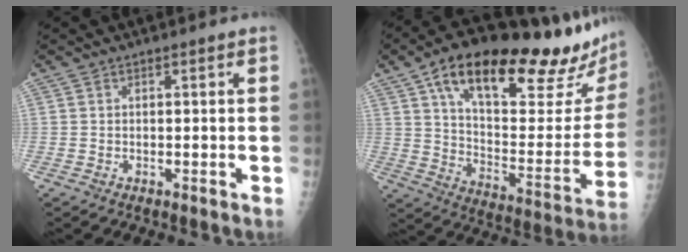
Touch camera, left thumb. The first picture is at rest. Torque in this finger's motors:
{"motor_torque": [2.02, 2.02, 1.46, -1.31, 0.36]}